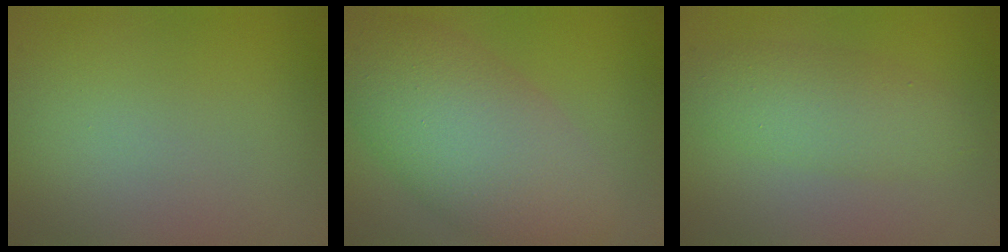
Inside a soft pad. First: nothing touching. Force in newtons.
{"total": 9.2, "press": 9.2, "slide": 0.3}
{"total": 3.8, "press": 3.8, "slide": 0.1}